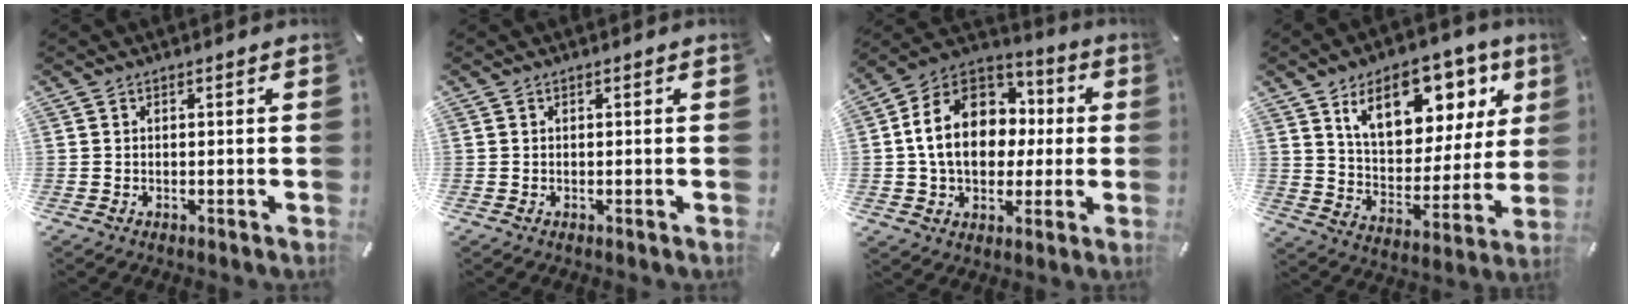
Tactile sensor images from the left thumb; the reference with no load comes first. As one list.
[{"total": 0.0}, {"total": 18.2, "force": [1.3, 14.3, 11.1], "torque": [-0.223, 0.007, 0.023]}, {"total": 17.0, "force": [10.0, 10.1, 9.3], "torque": [-0.147, -0.047, 0.174]}]